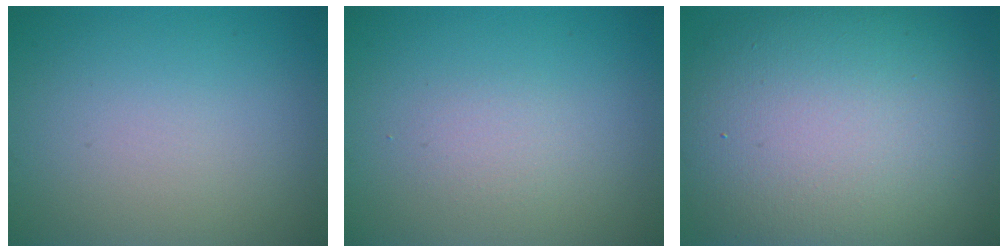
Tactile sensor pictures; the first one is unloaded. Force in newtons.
{"total": 1.2, "press": 1.2, "slide": 0.0}
{"total": 15.6, "press": 15.6, "slide": 1.0}